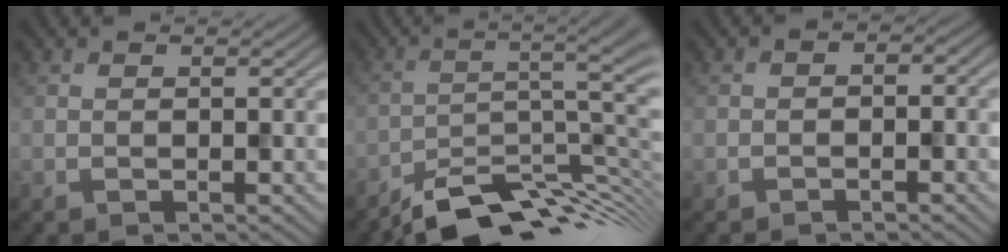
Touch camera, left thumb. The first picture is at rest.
{"total": 12.6, "force": [-8.2, 3.0, 9.1], "torque": [-0.128, -0.007, -0.134]}
{"total": 2.0, "force": [-1.3, 1.1, 0.9], "torque": [-0.018, 0.002, -0.031]}